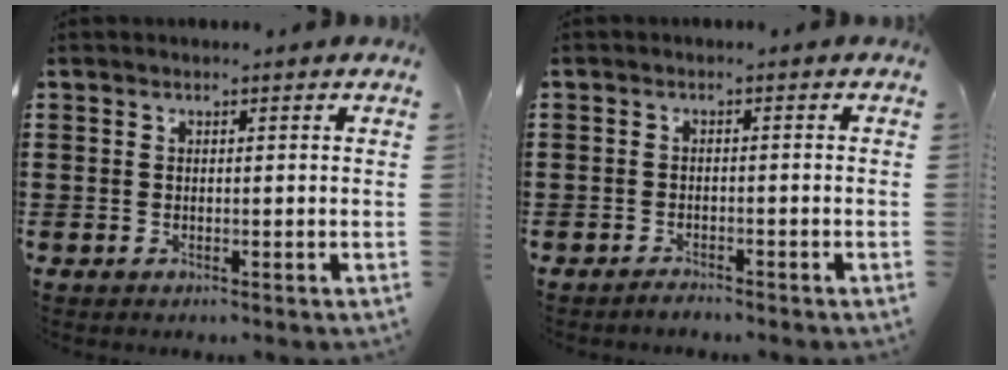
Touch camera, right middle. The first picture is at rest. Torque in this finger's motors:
{"motor_torque": [0.08, -0.03, -0.05, -0.04]}